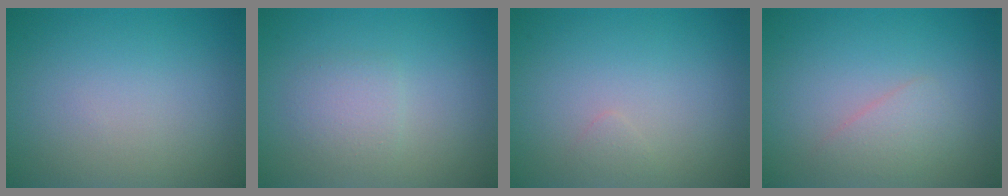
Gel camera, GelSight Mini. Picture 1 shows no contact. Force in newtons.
{"total": 1.9, "press": 1.9, "slide": 0.0}
{"total": 0.6, "press": 0.6, "slide": 0.0}
{"total": 1.7, "press": 1.7, "slide": 0.1}